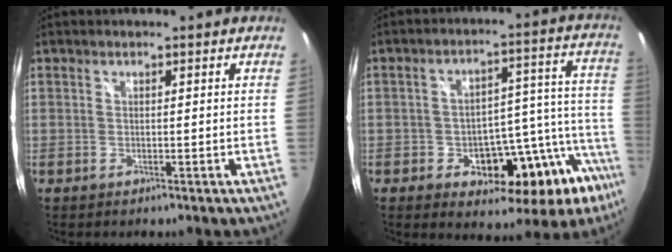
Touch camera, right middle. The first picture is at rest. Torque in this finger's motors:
{"motor_torque": [0.77, -0.56, 0.60, 0.06]}